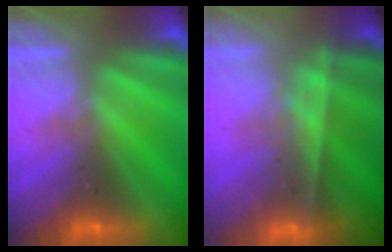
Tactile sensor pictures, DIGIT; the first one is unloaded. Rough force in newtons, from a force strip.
{"total": 7.5}